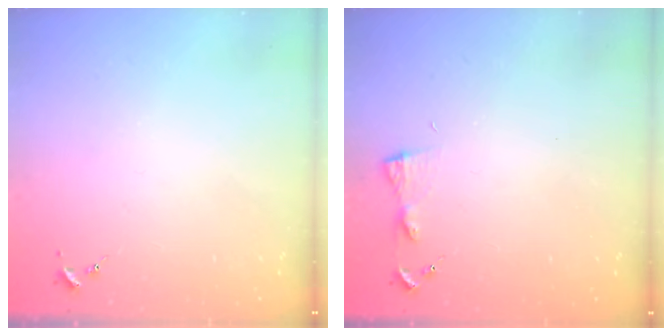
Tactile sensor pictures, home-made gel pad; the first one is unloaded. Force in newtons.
{"total": 4.2, "press": 4.2, "slide": 0.5}